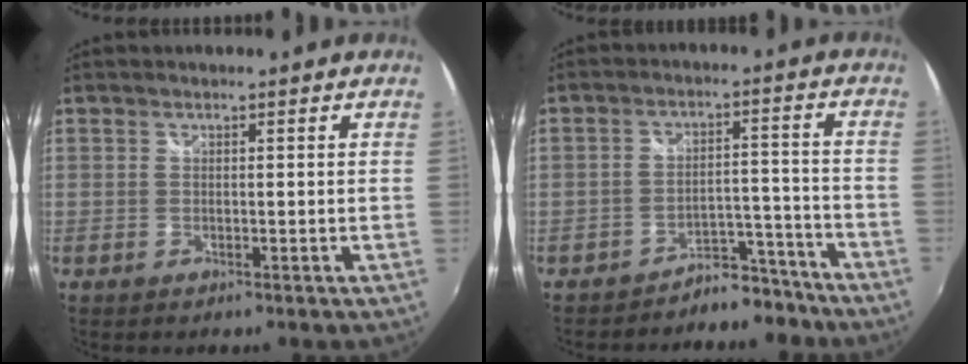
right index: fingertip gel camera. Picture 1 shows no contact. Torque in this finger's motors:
{"motor_torque": [-0.77, -0.20, -0.51, -0.21]}